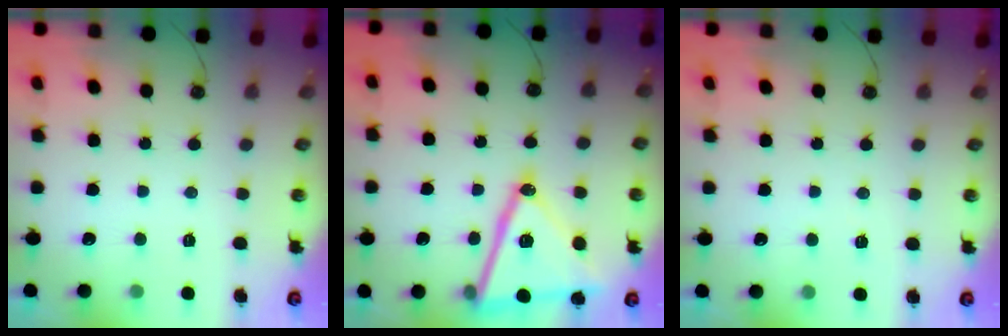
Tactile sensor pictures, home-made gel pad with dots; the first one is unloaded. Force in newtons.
{"total": 20.4, "press": 20.1, "slide": 3.4}
{"total": 2.0, "press": 0.8, "slide": 1.8}